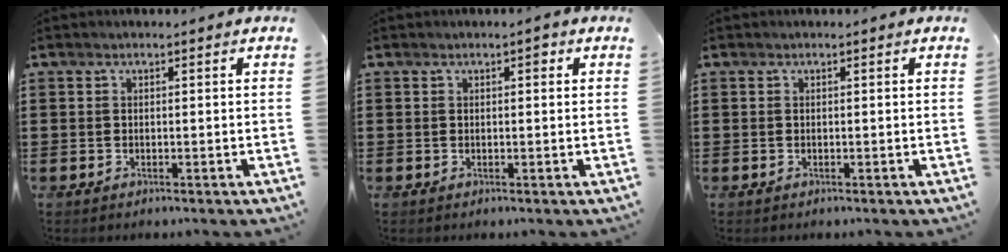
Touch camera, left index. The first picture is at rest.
{"total": 1.1, "force": [0.4, 0.3, 1.0], "torque": [-0.011, 0.002, 0.004]}
{"total": 0.0}